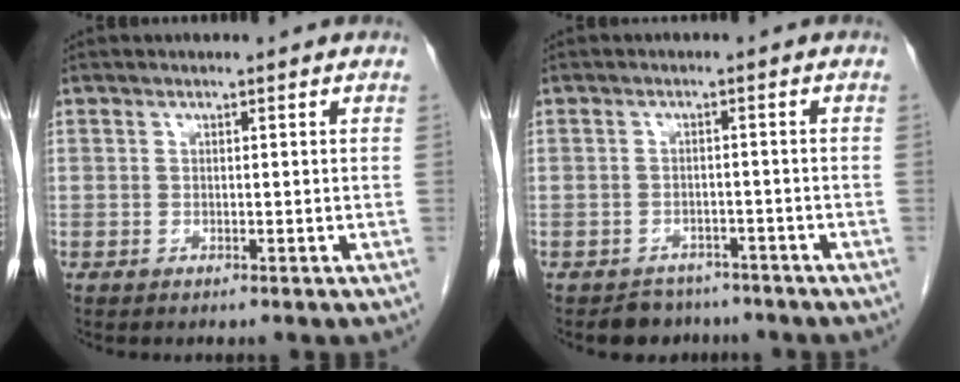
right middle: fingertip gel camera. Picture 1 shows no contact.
{"total": 3.9, "force": [-3.3, 2.1, -0.3], "torque": [0.005, 0.007, -0.048]}